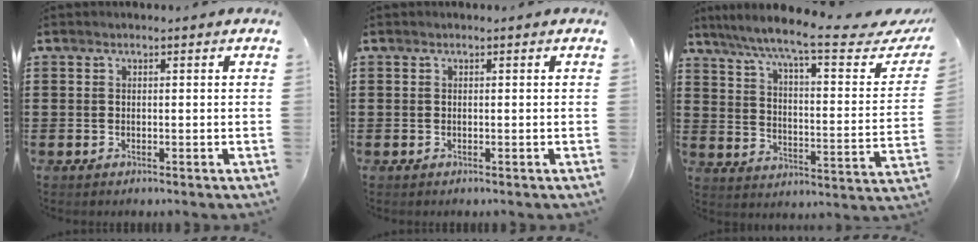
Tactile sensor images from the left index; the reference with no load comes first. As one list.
[{"total": 0.0}, {"total": 10.2, "force": [7.9, 0.4, 6.5], "torque": [-0.136, -0.050, 0.121]}]